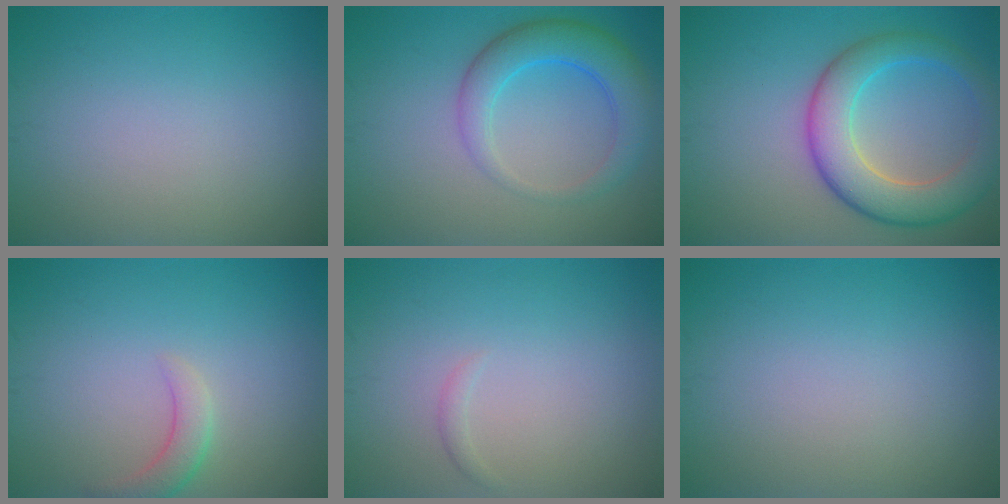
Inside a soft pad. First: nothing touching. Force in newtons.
{"total": 4.9, "press": 4.9, "slide": 0.2}
{"total": 7.0, "press": 7.0, "slide": 0.2}
{"total": 2.1, "press": 2.1, "slide": 0.3}
{"total": 0.5, "press": 0.5, "slide": 0.0}
{"total": 0.0}